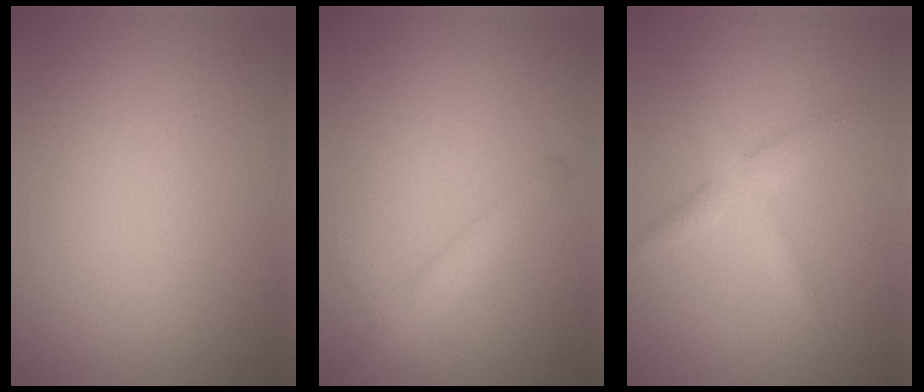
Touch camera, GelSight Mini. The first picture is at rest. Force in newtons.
{"total": 2.7, "press": 2.7, "slide": 0.2}
{"total": 2.4, "press": 2.4, "slide": 0.1}